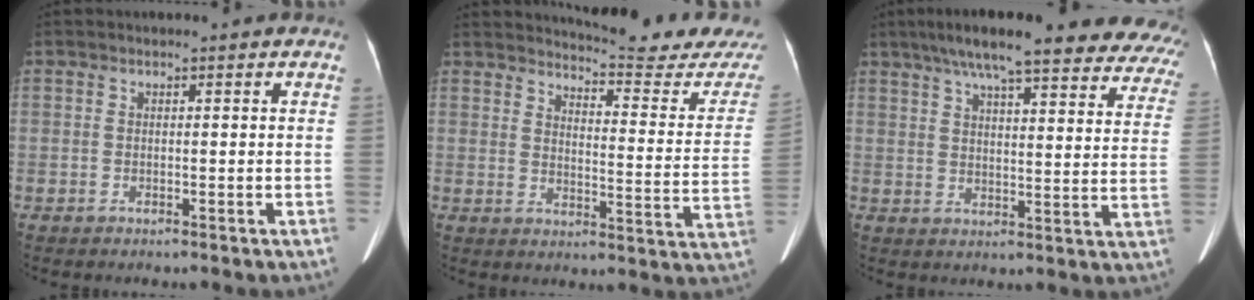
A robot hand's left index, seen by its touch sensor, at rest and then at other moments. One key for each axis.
{"total": 19.2, "fx": 18.6, "fy": 0.0, "fz": 4.5, "tx": -0.067, "ty": -0.122, "tz": 0.213}
{"total": 27.6, "fx": 23.2, "fy": 4.9, "fz": 14.3, "tx": -0.196, "ty": -0.009, "tz": 0.274}